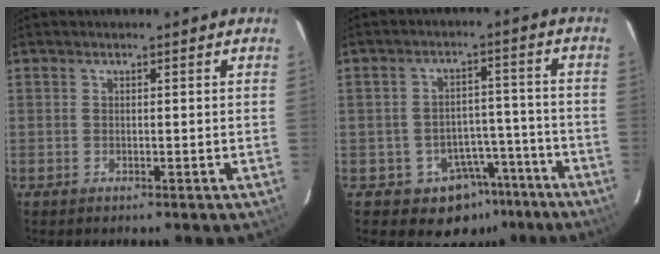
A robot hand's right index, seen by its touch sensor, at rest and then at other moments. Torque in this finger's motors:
{"motor_torque": [0.54, -0.55, 0.12, 0.00]}